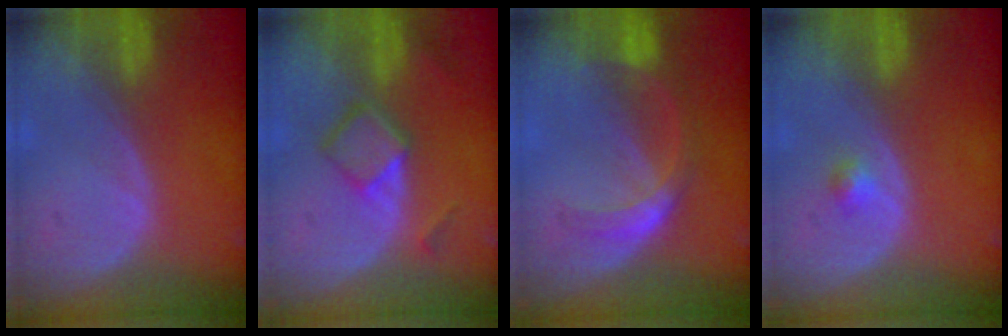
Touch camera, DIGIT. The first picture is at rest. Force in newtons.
{"total": 5.0, "press": 4.6, "slide": 1.9}
{"total": 5.6, "press": 5.1, "slide": 2.4}
{"total": 1.5, "press": 1.3, "slide": 0.8}